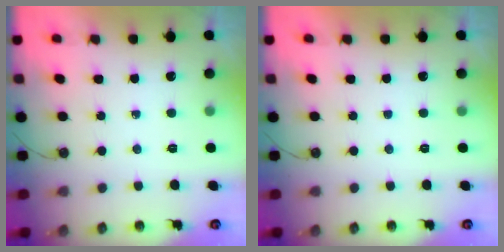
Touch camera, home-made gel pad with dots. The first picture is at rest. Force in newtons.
{"total": 0.0}